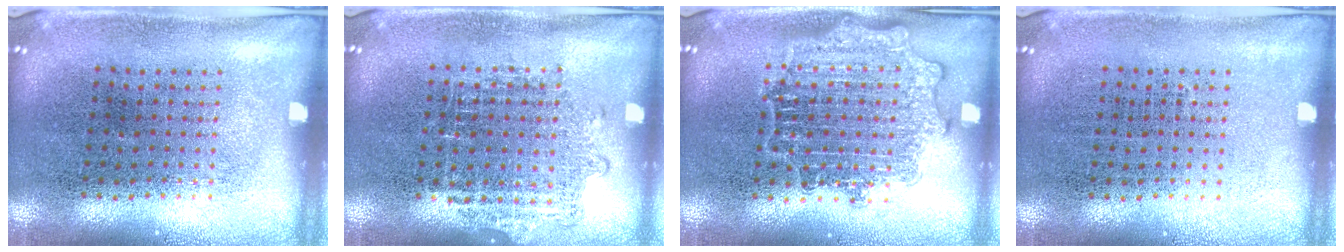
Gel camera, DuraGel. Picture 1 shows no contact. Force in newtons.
{"total": 1.0, "press": 0.9, "slide": 0.4}
{"total": 1.7, "press": 1.7, "slide": 0.4}
{"total": 0.0}